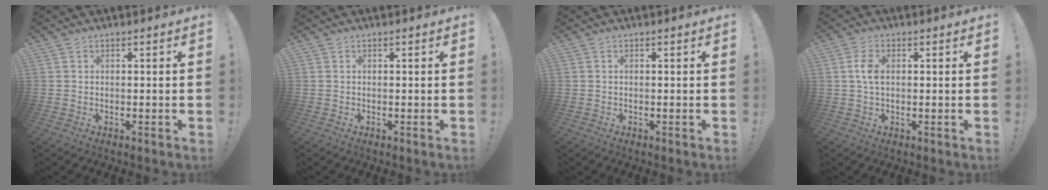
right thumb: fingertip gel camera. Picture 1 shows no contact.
{"total": 0.0}
{"total": 0.0}
{"total": 4.7, "force": [0.6, 2.7, 3.7], "torque": [-0.072, 0.006, 0.007]}